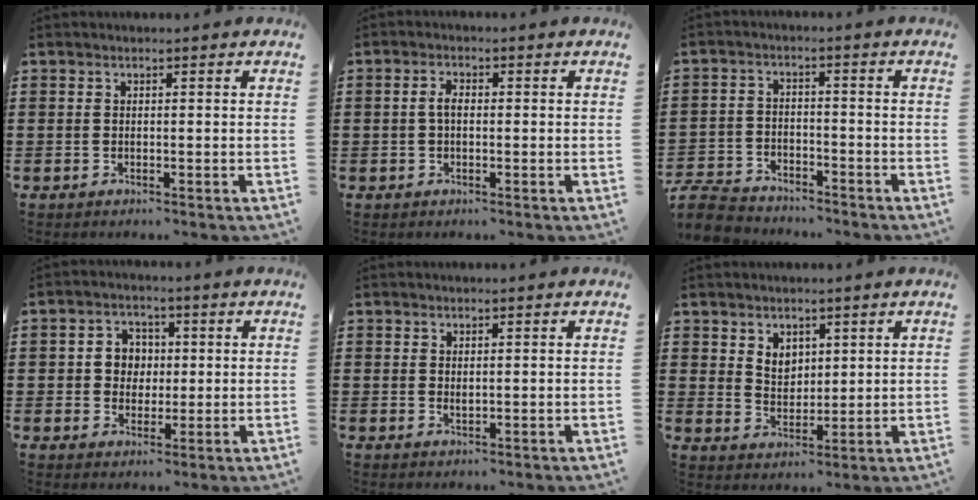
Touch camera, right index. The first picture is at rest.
{"total": 2.4, "force": [-0.1, 1.2, 2.1], "torque": [-0.049, 0.001, -0.005]}
{"total": 5.7, "force": [-5.4, 1.4, 1.1], "torque": [-0.042, 0.003, -0.113]}
{"total": 4.5, "force": [0.2, 4.2, 1.6], "torque": [-0.049, 0.014, 0.000]}
{"total": 0.7, "force": [0.4, 0.3, 0.5], "torque": [-0.009, 0.003, 0.007]}
{"total": 3.8, "force": [2.6, 2.6, 0.7], "torque": [-0.026, 0.006, 0.049]}